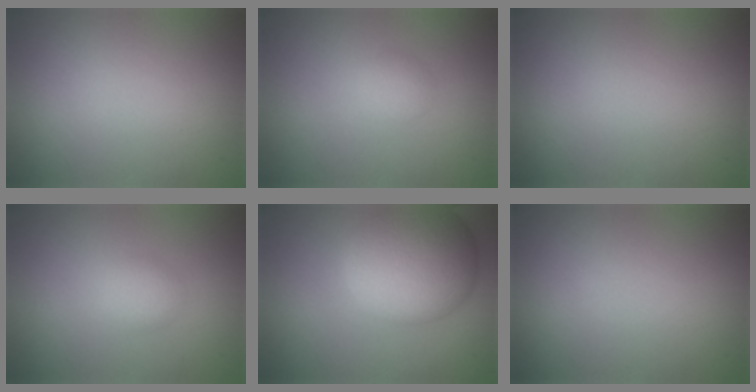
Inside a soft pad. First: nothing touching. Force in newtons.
{"total": 1.3, "press": 1.3, "slide": 0.1}
{"total": 0.0}
{"total": 1.6, "press": 1.6, "slide": 0.1}
{"total": 10.1, "press": 10.0, "slide": 0.9}
{"total": 0.0}